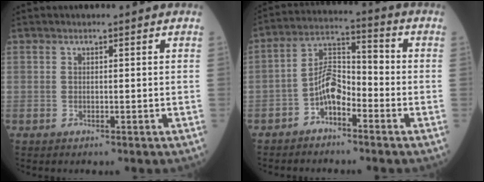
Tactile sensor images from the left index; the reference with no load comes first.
{"total": 6.4, "force": [-3.2, 2.9, 4.8], "torque": [-0.093, 0.024, -0.062]}